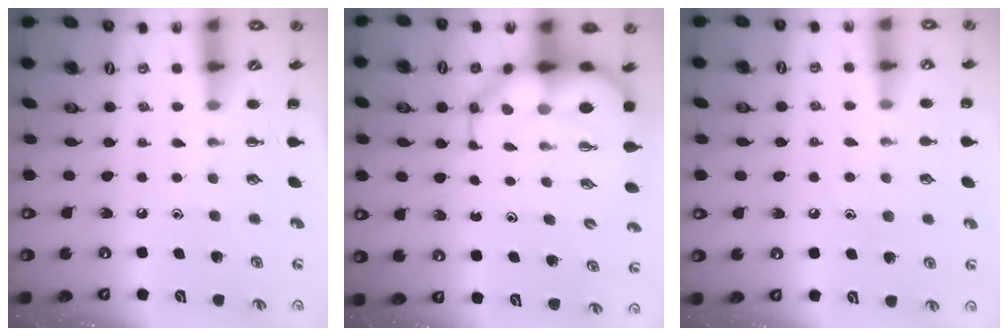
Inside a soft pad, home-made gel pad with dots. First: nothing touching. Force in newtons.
{"total": 10.0, "press": 9.6, "slide": 2.9}
{"total": 6.8, "press": 6.6, "slide": 1.4}